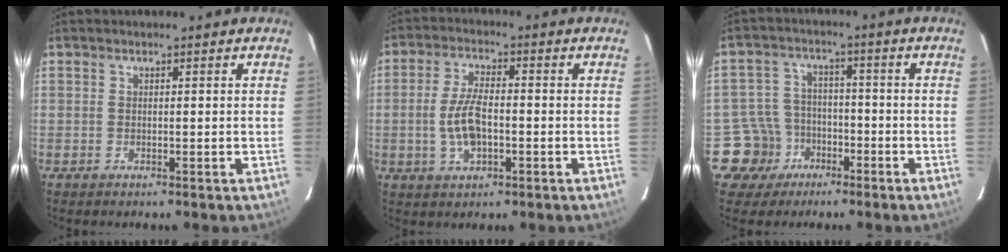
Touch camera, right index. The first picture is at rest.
{"total": 7.8, "force": [-1.4, 3.5, 6.8], "torque": [-0.140, 0.003, -0.024]}
{"total": 8.0, "force": [-4.2, 6.8, -0.1], "torque": [-0.024, 0.029, -0.065]}